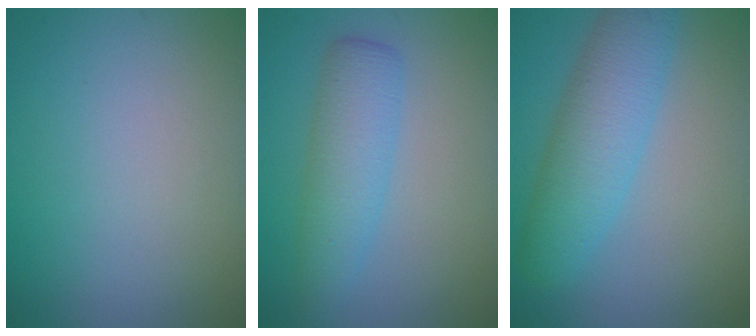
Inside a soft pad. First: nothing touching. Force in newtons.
{"total": 4.0, "press": 4.0, "slide": 0.1}
{"total": 5.6, "press": 5.6, "slide": 0.2}